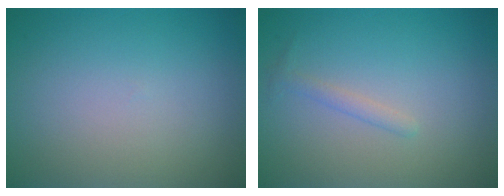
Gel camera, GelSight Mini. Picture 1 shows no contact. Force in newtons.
{"total": 1.0, "press": 1.0, "slide": 0.0}